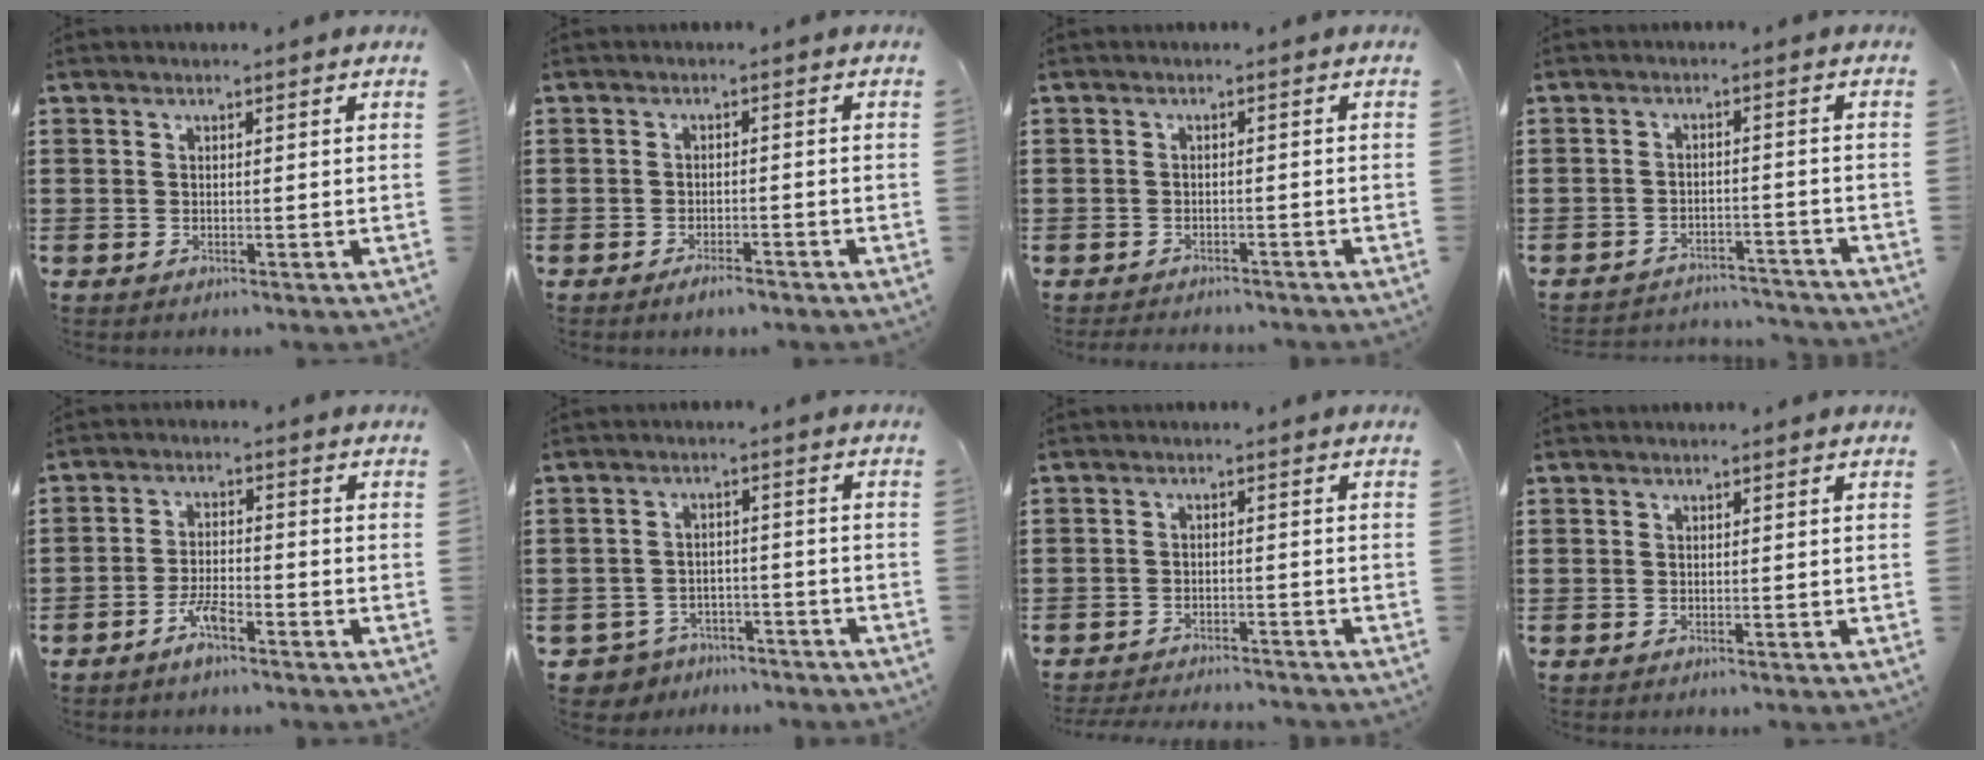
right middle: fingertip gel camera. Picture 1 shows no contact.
{"total": 2.0, "force": [-1.7, 0.4, 0.9], "torque": [-0.018, -0.001, -0.031]}
{"total": 1.6, "force": [-1.6, 0.1, -0.1], "torque": [-0.004, 0.000, -0.035]}
{"total": 3.2, "force": [-3.2, 0.2, 0.0], "torque": [-0.008, -0.001, -0.067]}
{"total": 4.2, "force": [-3.1, 1.0, 2.6], "torque": [-0.058, 0.005, -0.062]}
{"total": 4.3, "force": [-4.1, 1.1, 0.0], "torque": [-0.022, 0.000, -0.091]}
{"total": 2.9, "force": [-2.9, 0.1, 0.1], "torque": [-0.006, -0.001, -0.061]}
{"total": 0.0}